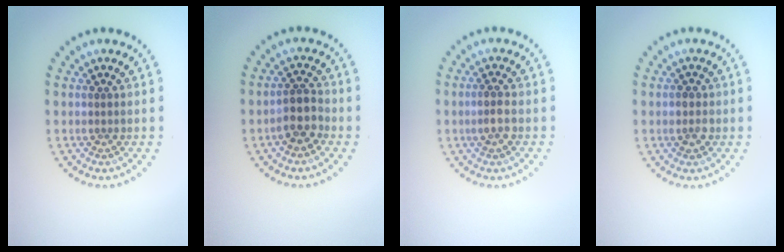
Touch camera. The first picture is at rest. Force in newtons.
{"total": 2.6, "press": 2.3, "slide": 1.2}
{"total": 1.6, "press": 1.5, "slide": 0.5}
{"total": 1.5, "press": 1.5, "slide": 0.1}